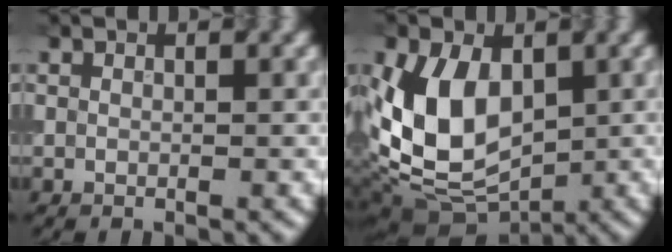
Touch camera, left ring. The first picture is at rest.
{"total": 9.6, "force": [0.6, 6.4, 7.1], "torque": [-0.153, -0.011, 0.009]}